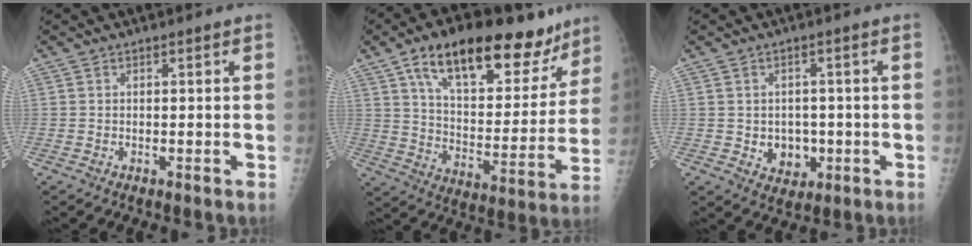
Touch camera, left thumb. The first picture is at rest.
{"total": 25.4, "force": [15.6, 11.5, 16.4], "torque": [-0.203, -0.038, 0.248]}
{"total": 5.6, "force": [-0.9, 4.7, 2.9], "torque": [-0.013, 0.004, -0.001]}